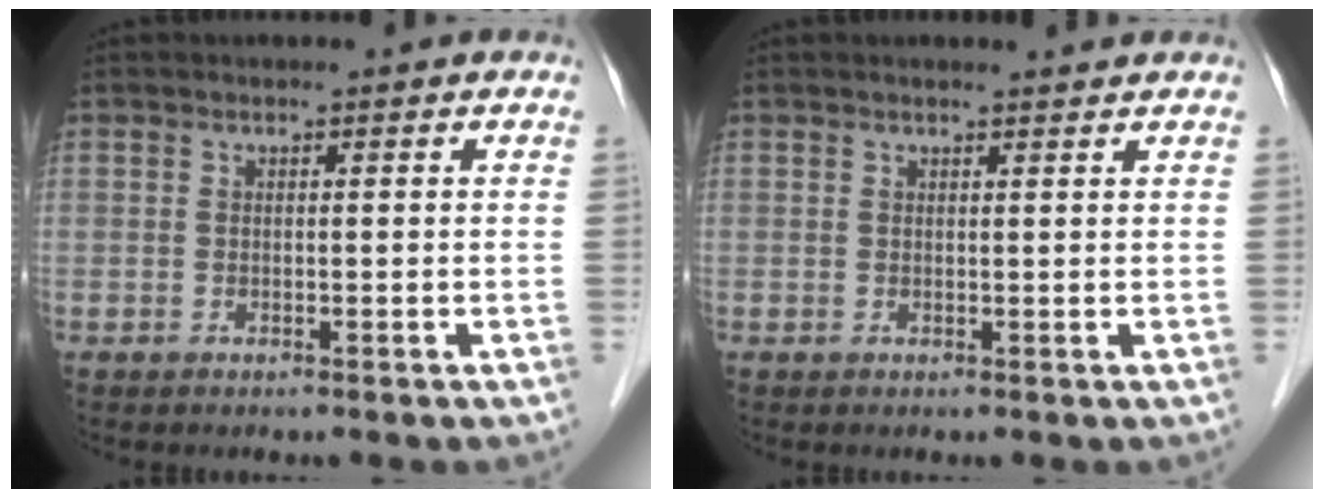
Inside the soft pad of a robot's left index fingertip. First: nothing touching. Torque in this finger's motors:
{"motor_torque": [0.15, -0.33, 0.05, -0.01]}